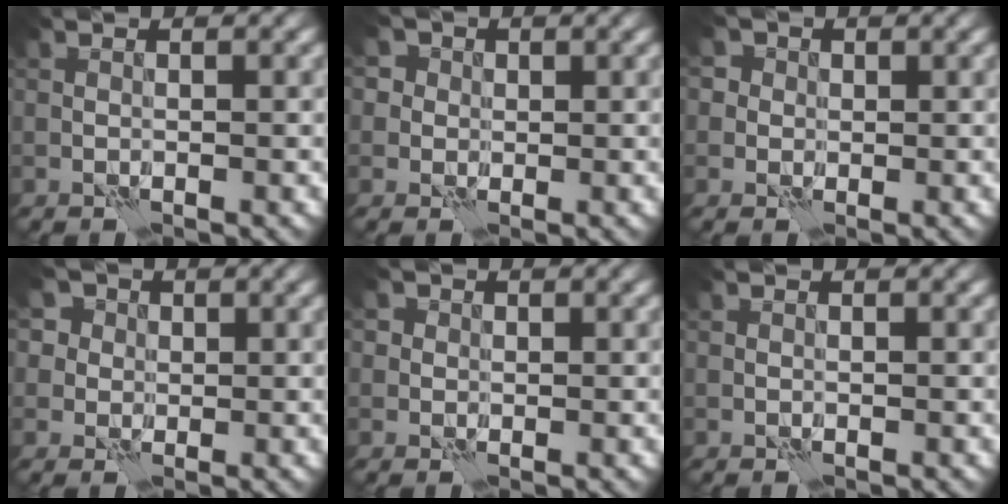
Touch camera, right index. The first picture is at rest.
{"total": 4.0, "force": [1.8, 3.3, 1.3], "torque": [-0.012, 0.016, 0.007]}
{"total": 3.3, "force": [1.3, 2.8, 1.0], "torque": [-0.003, 0.014, 0.000]}
{"total": 5.5, "force": [2.6, 4.4, 2.0], "torque": [-0.035, 0.017, 0.022]}
{"total": 2.1, "force": [0.9, 1.8, 0.6], "torque": [-0.002, 0.009, 0.005]}
{"total": 0.0}